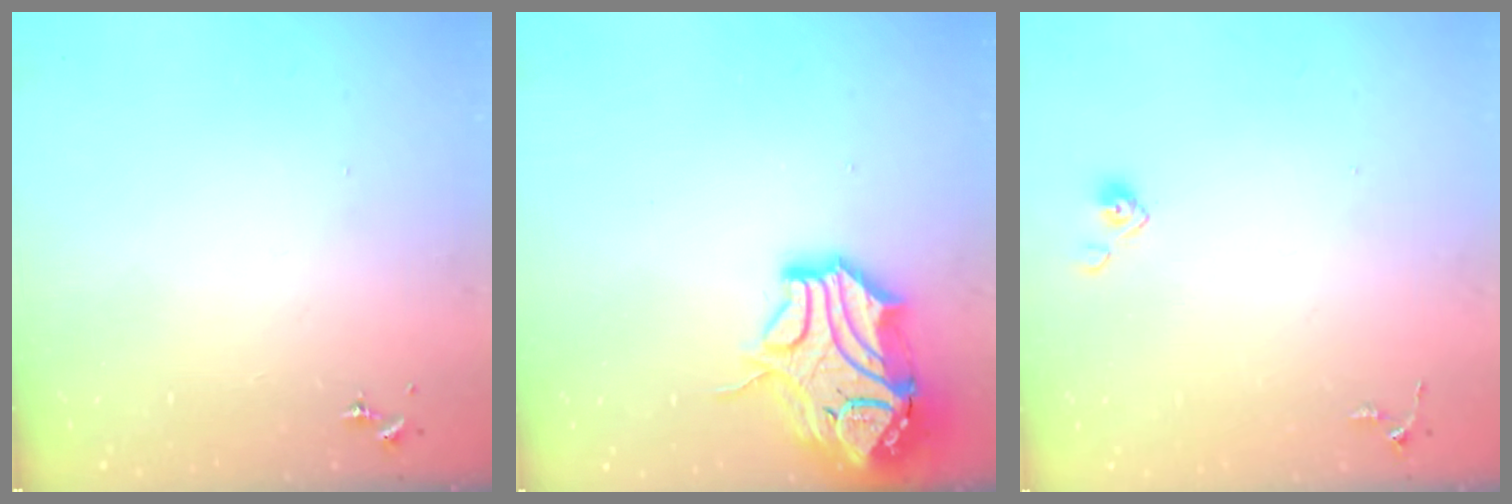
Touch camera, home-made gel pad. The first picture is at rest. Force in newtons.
{"total": 17.2, "press": 17.1, "slide": 2.0}
{"total": 4.0, "press": 4.0, "slide": 0.4}